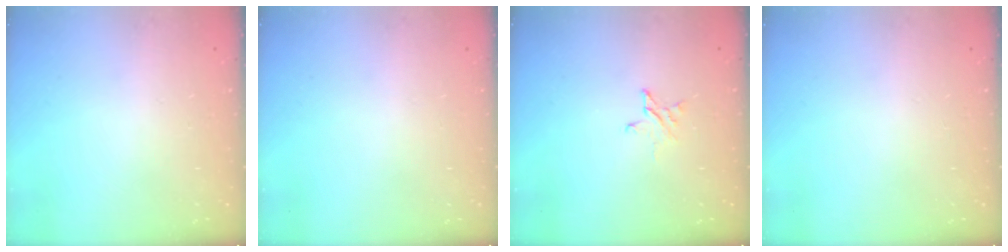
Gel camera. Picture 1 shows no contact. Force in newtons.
{"total": 0.0}
{"total": 3.0, "press": 3.0, "slide": 0.3}
{"total": 0.0}